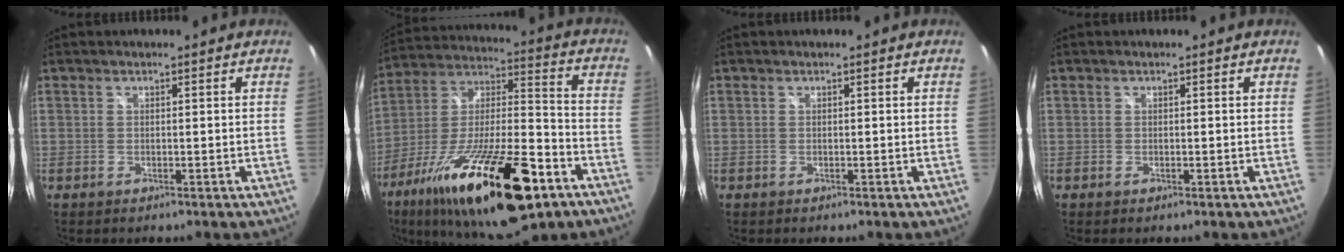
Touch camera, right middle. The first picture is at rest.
{"total": 30.4, "force": [-16.4, 9.2, 23.9], "torque": [-0.418, -0.037, -0.269]}
{"total": 0.0}
{"total": 0.0}